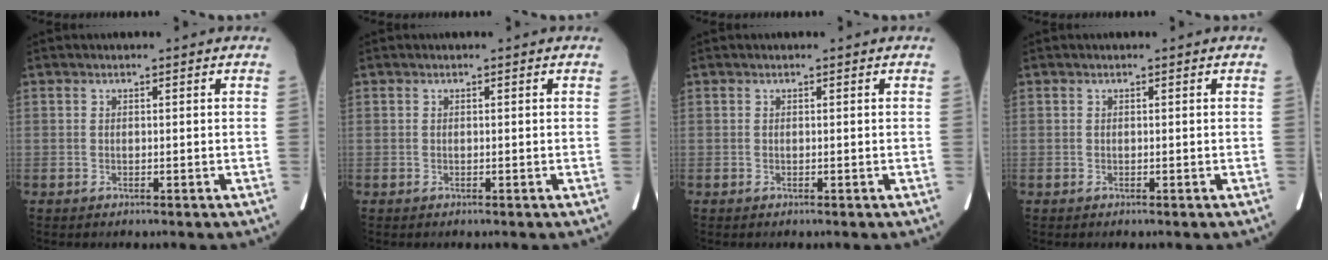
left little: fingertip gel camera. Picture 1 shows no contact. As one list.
[{"total": 0.0}, {"total": 0.0}, {"total": 0.0}]